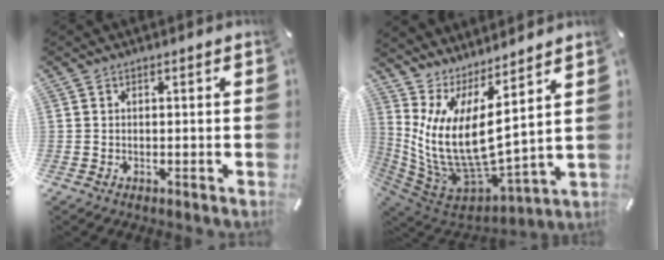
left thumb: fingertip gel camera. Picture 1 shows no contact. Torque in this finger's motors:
{"motor_torque": [2.65, 2.34, 1.44, -1.33, 0.31]}